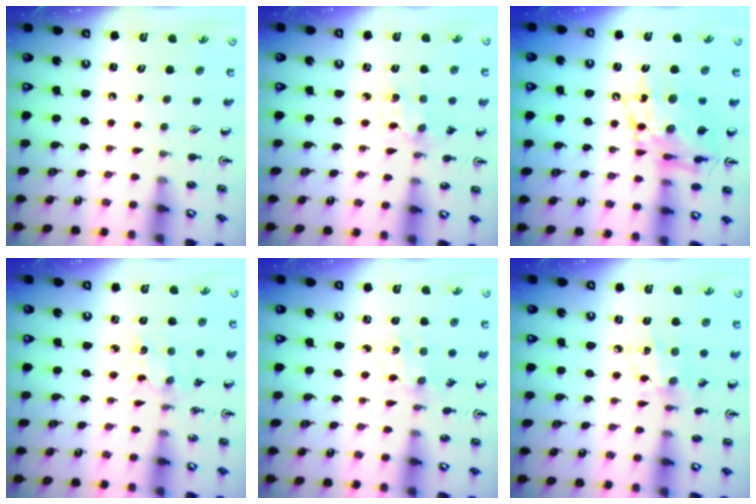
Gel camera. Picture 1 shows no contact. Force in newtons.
{"total": 3.7, "press": 3.6, "slide": 0.5}
{"total": 14.0, "press": 14.0, "slide": 1.1}
{"total": 2.3, "press": 2.3, "slide": 0.4}
{"total": 0.0}
{"total": 5.3, "press": 5.1, "slide": 1.4}